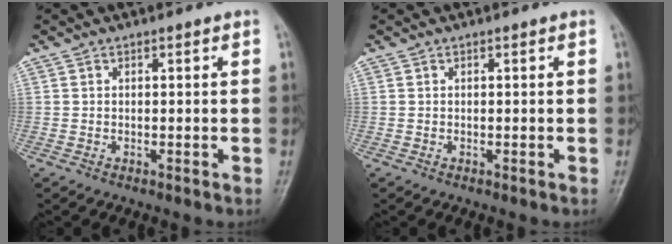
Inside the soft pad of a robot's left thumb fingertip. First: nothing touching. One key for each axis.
{"total": 0.0}